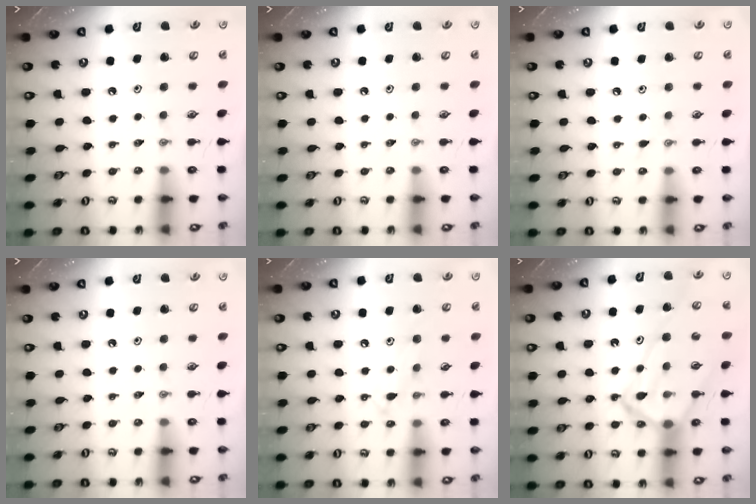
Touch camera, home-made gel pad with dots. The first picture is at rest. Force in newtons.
{"total": 0.0}
{"total": 3.5, "press": 3.5, "slide": 0.5}
{"total": 0.0}
{"total": 8.8, "press": 8.7, "slide": 0.6}
{"total": 15.3, "press": 15.2, "slide": 1.5}